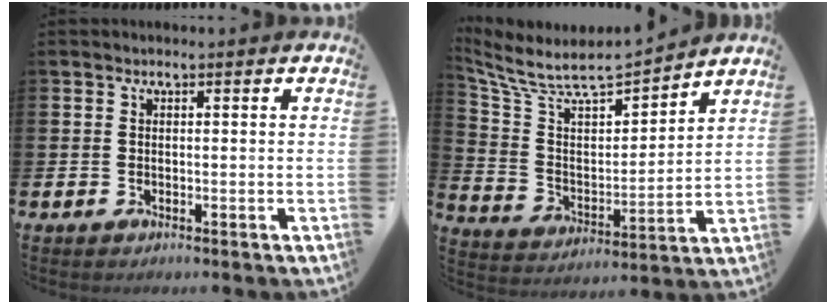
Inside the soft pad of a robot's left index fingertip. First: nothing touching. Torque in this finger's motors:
{"motor_torque": [0.18, -0.55, 0.22, 0.11]}